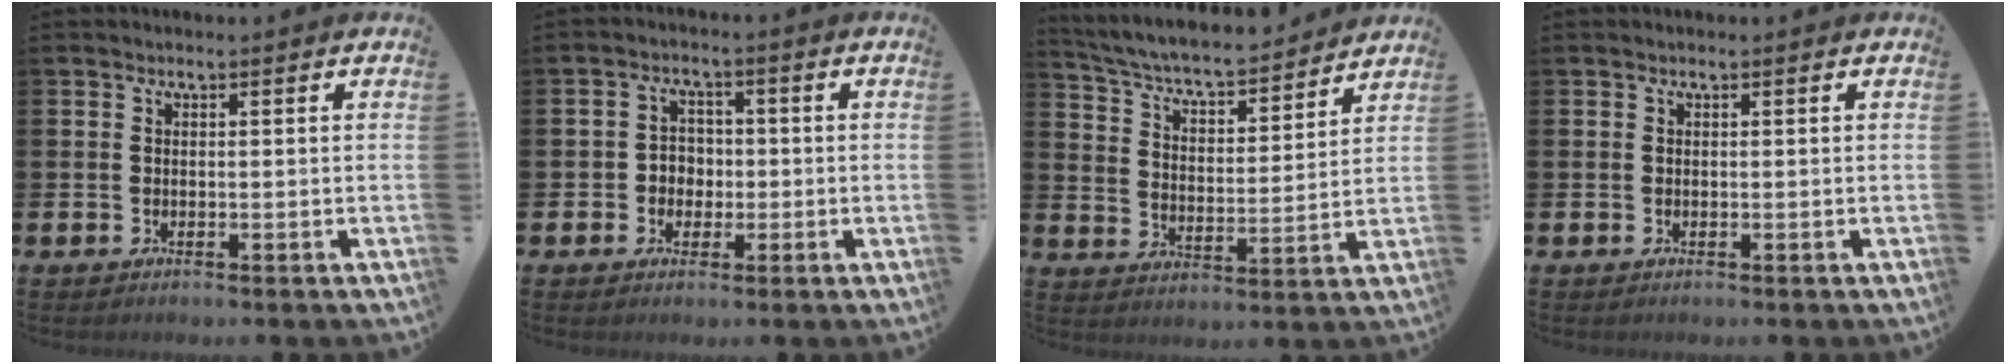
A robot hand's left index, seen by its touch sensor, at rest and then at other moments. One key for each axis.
{"total": 3.1, "fx": -0.5, "fy": 2.9, "fz": 1.0, "tx": -0.015, "ty": 0.003, "tz": -0.018}
{"total": 6.1, "fx": 5.7, "fy": 1.1, "fz": 1.9, "tx": -0.067, "ty": -0.047, "tz": 0.092}
{"total": 0.0}